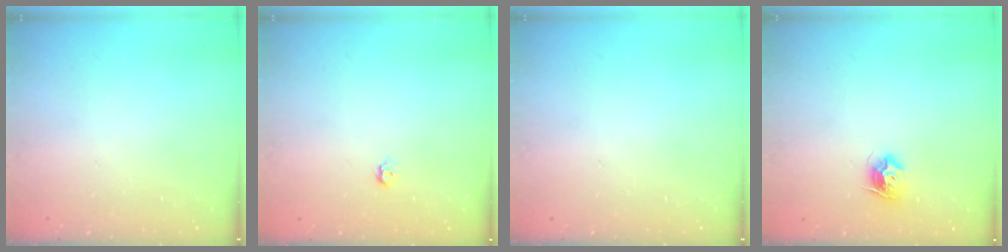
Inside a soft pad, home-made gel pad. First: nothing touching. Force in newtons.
{"total": 3.9, "press": 3.8, "slide": 0.8}
{"total": 0.0}
{"total": 8.7, "press": 8.6, "slide": 0.4}